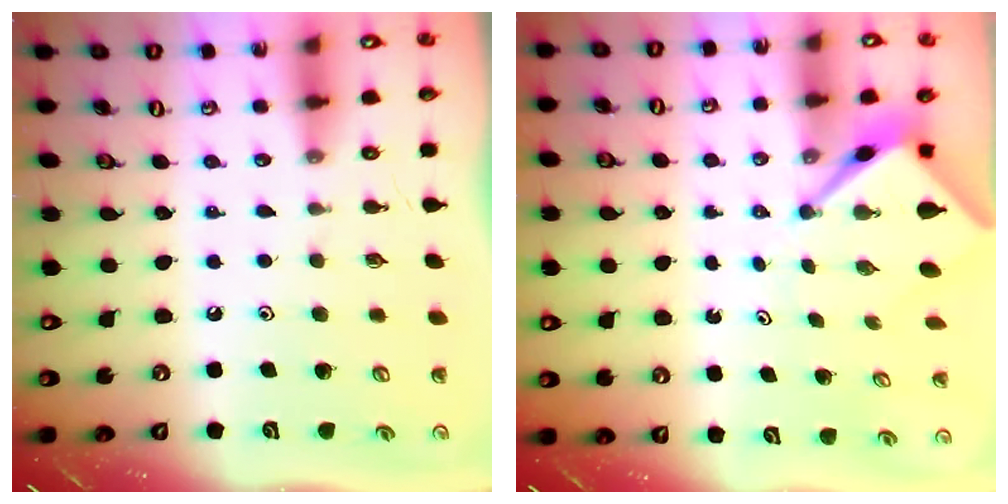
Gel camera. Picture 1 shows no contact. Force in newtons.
{"total": 4.3, "press": 4.3, "slide": 0.5}